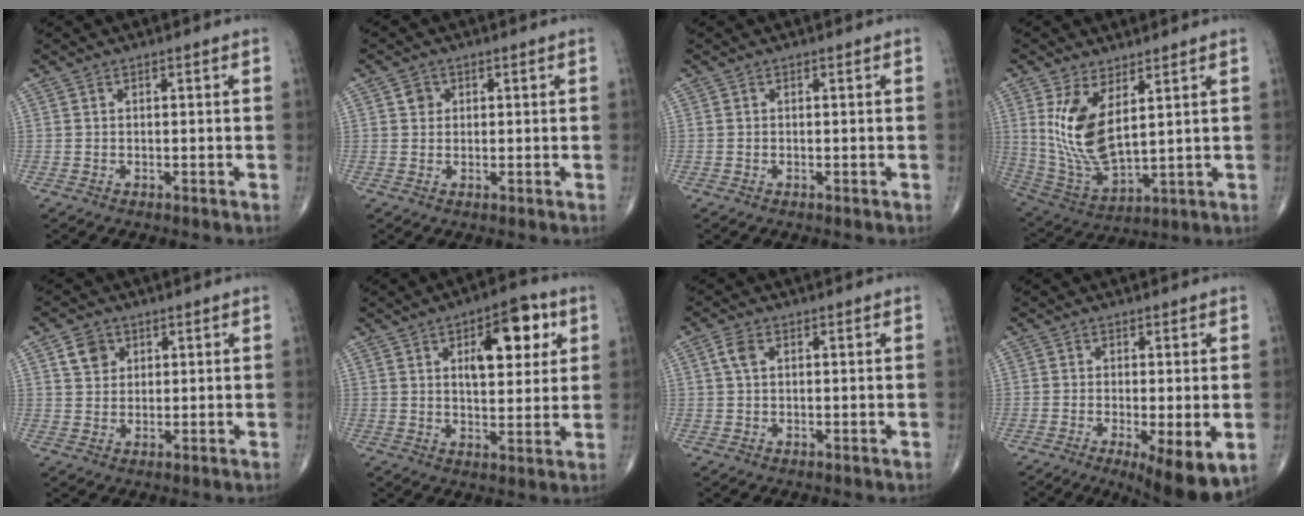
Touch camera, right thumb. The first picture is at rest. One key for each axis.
{"total": 1.6, "fx": 0.6, "fy": 1.4, "fz": 0.5, "tx": 0.000, "ty": -0.001, "tz": 0.005}
{"total": 0.0}
{"total": 13.1, "fx": 4.1, "fy": 6.1, "fz": 10.9, "tx": -0.213, "ty": -0.031, "tz": 0.102}
{"total": 4.4, "fx": 2.0, "fy": 3.6, "fz": 1.7, "tx": -0.012, "ty": -0.008, "tz": 0.036}
{"total": 13.3, "fx": 4.8, "fy": 6.3, "fz": 10.6, "tx": -0.115, "ty": -0.010, "tz": 0.070}
{"total": 2.7, "fx": 0.9, "fy": 1.5, "fz": 2.0, "tx": -0.046, "ty": 0.009, "tz": 0.016}
{"total": 10.1, "fx": -3.3, "fy": 2.8, "fz": 9.1, "tx": -0.134, "ty": -0.021, "tz": -0.048}